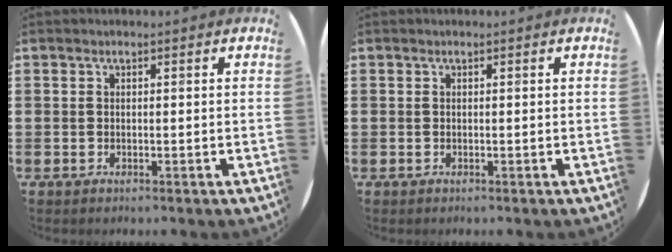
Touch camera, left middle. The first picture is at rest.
{"total": 0.0}